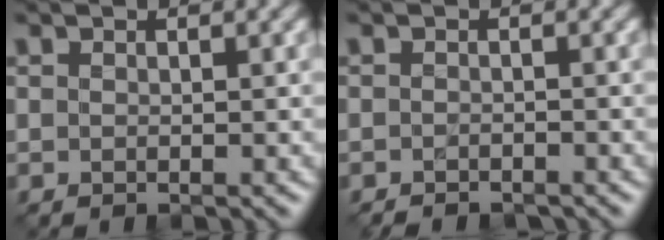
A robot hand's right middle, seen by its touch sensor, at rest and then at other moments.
{"total": 1.2, "force": [-1.1, 0.3, 0.2], "torque": [-0.001, -0.003, -0.020]}